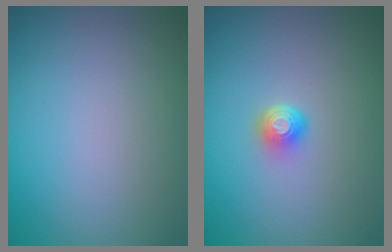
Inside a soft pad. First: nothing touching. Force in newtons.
{"total": 1.8, "press": 1.3, "slide": 1.3}